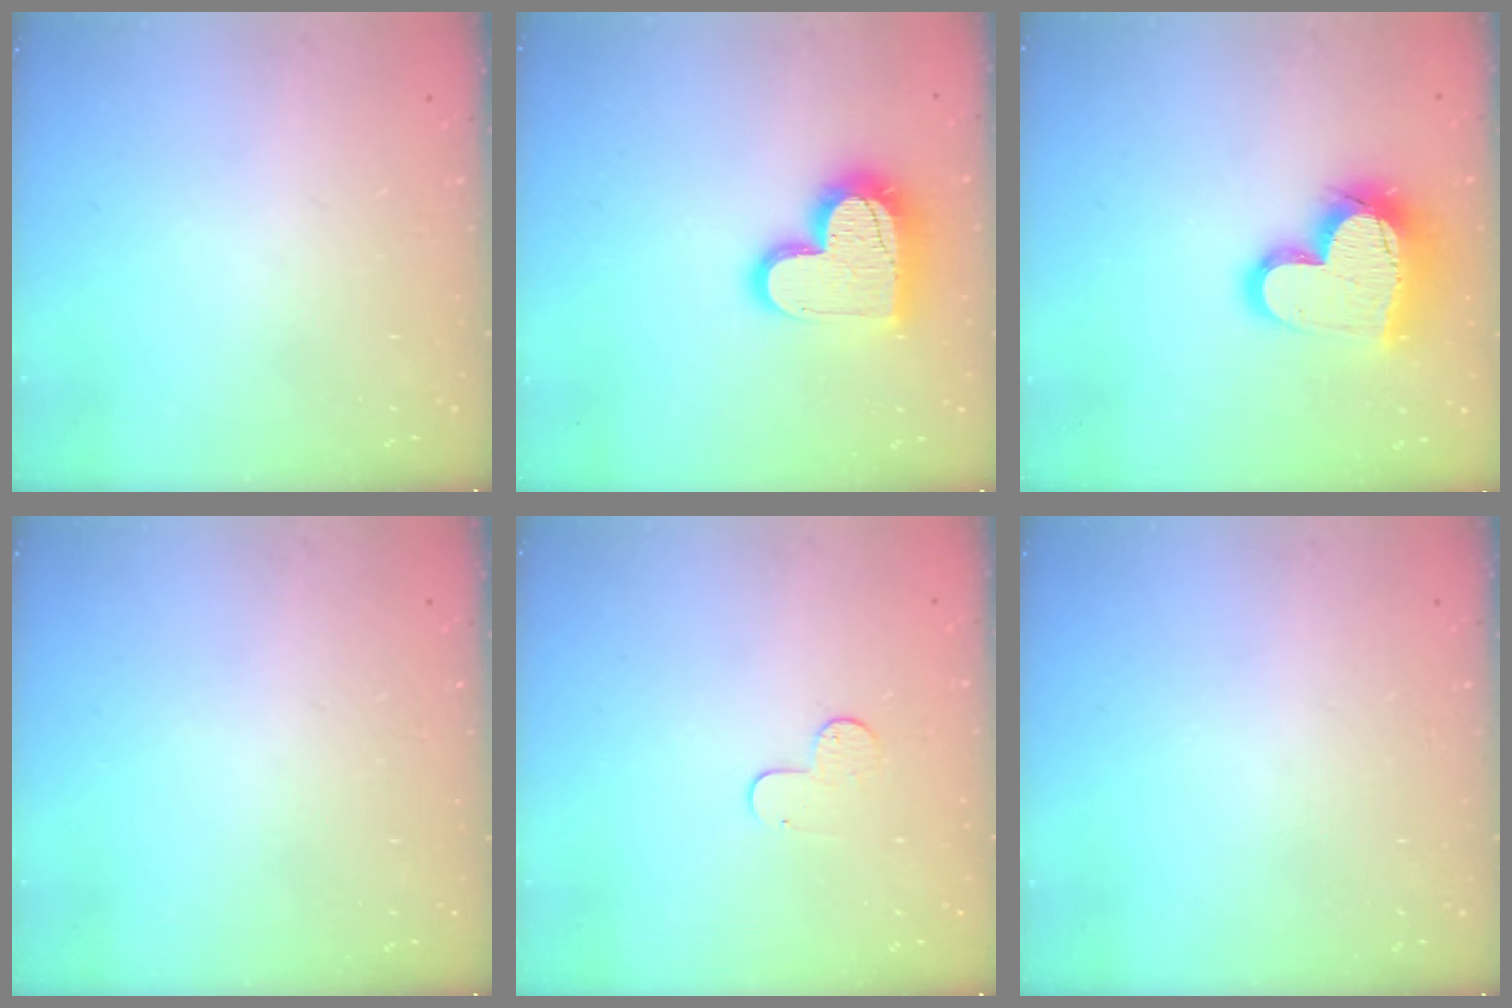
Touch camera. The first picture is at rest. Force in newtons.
{"total": 16.1, "press": 16.1, "slide": 1.3}
{"total": 20.1, "press": 20.0, "slide": 1.3}
{"total": 0.0}
{"total": 4.8, "press": 4.8, "slide": 0.3}
{"total": 0.0}